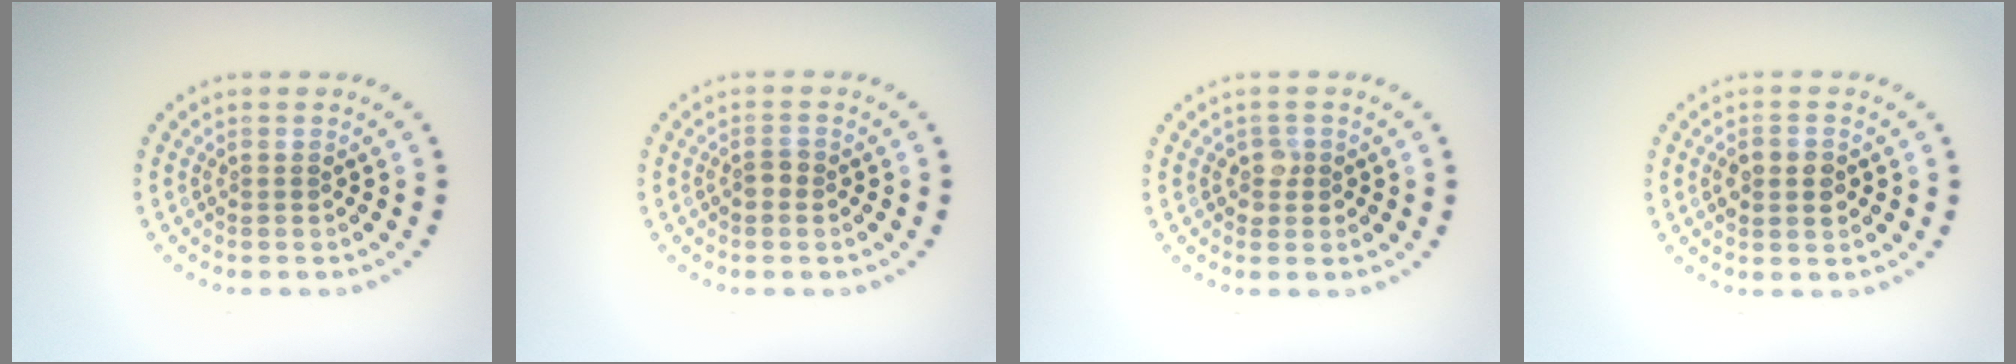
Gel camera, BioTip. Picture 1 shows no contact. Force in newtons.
{"total": 1.1, "press": 1.1, "slide": 0.2}
{"total": 1.4, "press": 1.3, "slide": 0.7}
{"total": 2.9, "press": 2.9, "slide": 0.1}